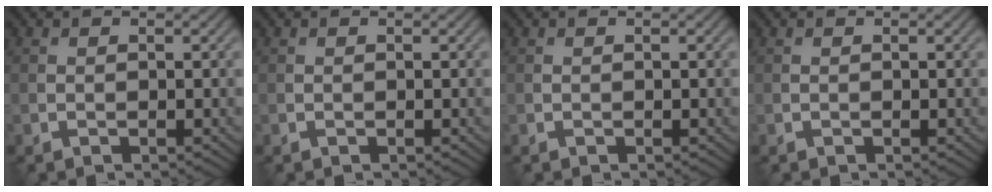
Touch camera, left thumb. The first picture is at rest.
{"total": 0.0}
{"total": 0.0}
{"total": 0.0}